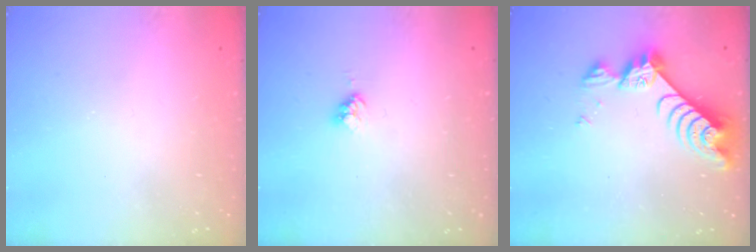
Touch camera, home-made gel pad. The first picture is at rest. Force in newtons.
{"total": 2.4, "press": 2.3, "slide": 0.4}
{"total": 9.2, "press": 9.1, "slide": 0.8}